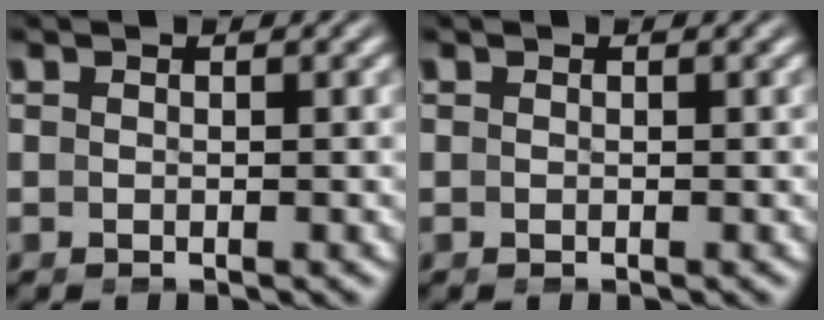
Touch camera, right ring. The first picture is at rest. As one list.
[{"total": 0.0}]